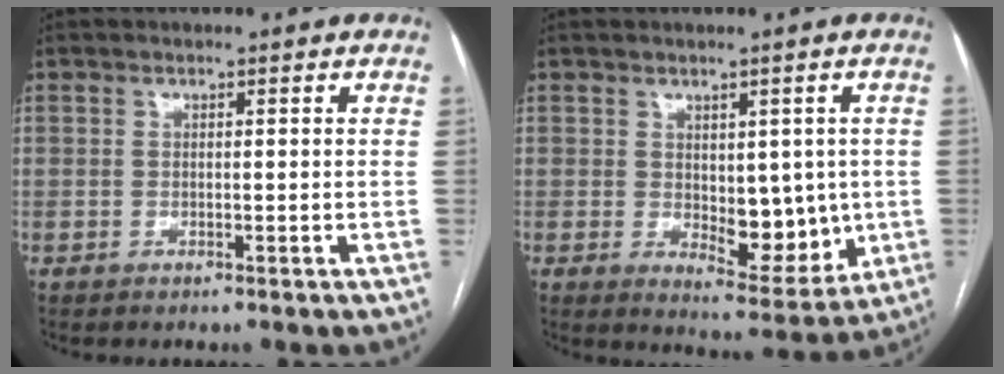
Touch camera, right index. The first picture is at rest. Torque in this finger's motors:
{"motor_torque": [0.43, 0.57, 0.11, 0.03]}